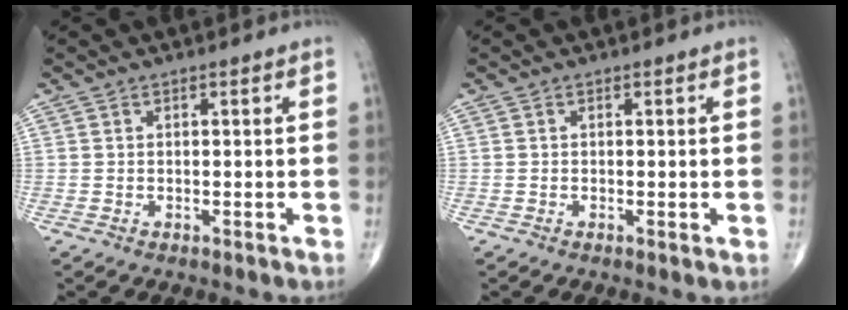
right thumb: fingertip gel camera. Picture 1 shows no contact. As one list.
[{"total": 0.6, "force": [-0.1, 0.1, 0.5], "torque": [-0.013, -0.003, -0.004]}]